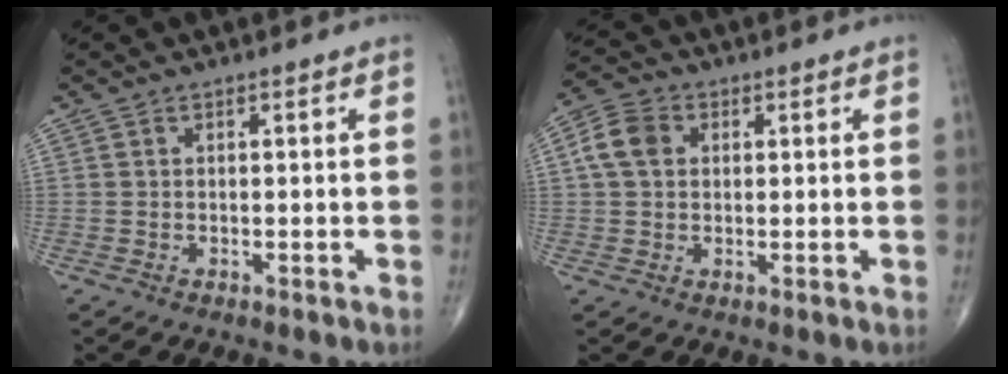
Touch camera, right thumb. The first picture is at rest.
{"total": 6.1, "force": [1.2, 4.6, 3.8], "torque": [-0.072, 0.012, 0.018]}